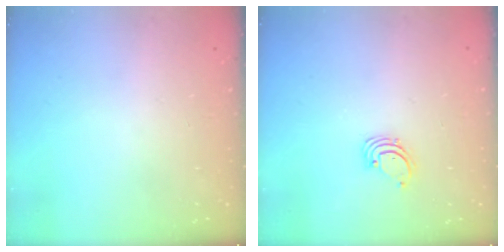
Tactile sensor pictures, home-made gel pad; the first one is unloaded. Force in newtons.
{"total": 1.6, "press": 1.6, "slide": 0.1}